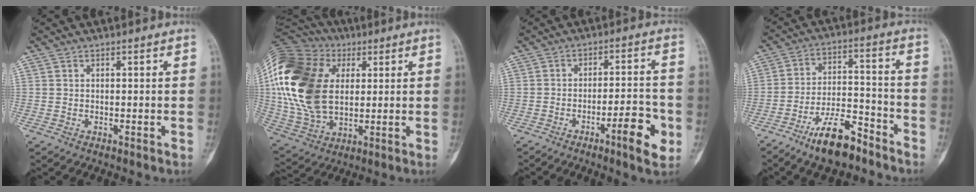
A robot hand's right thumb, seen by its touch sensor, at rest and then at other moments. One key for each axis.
{"total": 25.7, "fx": 4.6, "fy": 17.2, "fz": 18.5, "tx": -0.384, "ty": 0.003, "tz": 0.088}
{"total": 9.0, "fx": -3.8, "fy": 1.9, "fz": 7.9, "tx": -0.105, "ty": 0.021, "tz": -0.054}
{"total": 12.0, "fx": -8.6, "fy": 4.1, "fz": 7.3, "tx": -0.118, "ty": 0.065, "tz": -0.154}